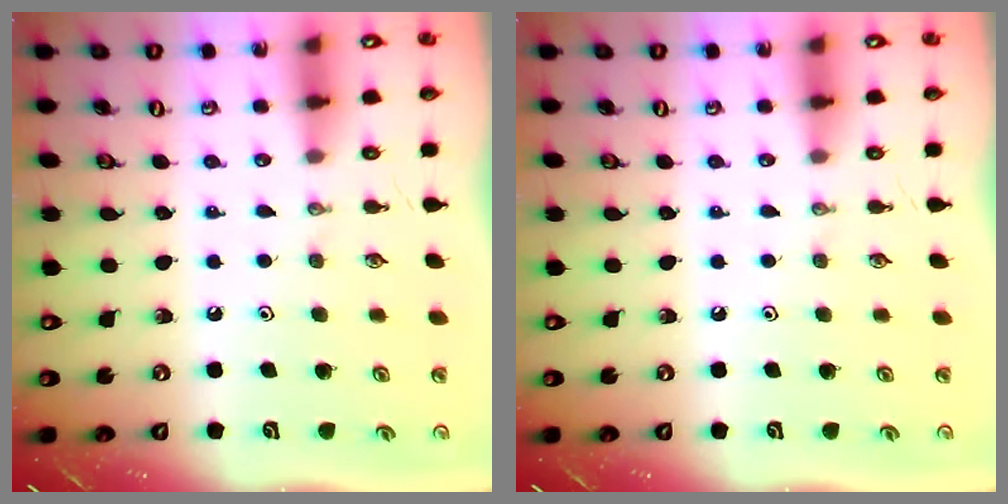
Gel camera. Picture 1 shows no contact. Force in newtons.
{"total": 0.0}